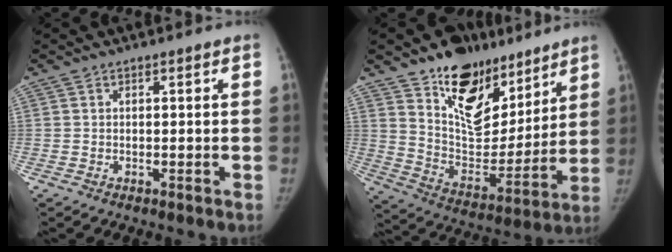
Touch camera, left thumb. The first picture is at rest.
{"total": 21.0, "force": [13.8, 11.9, 10.5], "torque": [-0.100, -0.091, 0.230]}